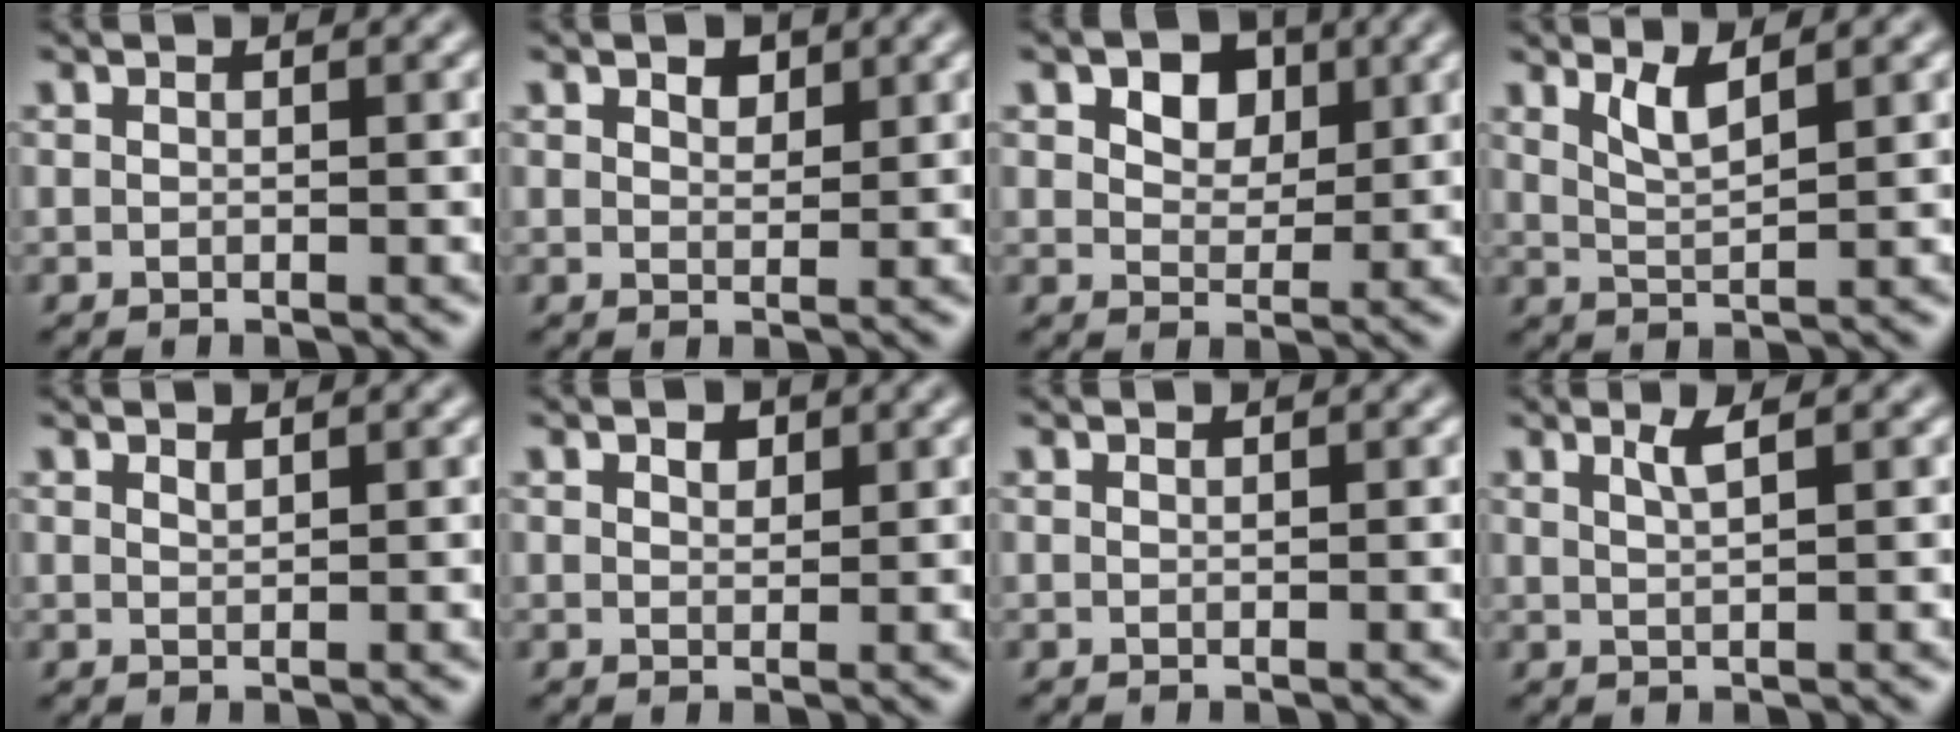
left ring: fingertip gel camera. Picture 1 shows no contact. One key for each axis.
{"total": 1.4, "fx": 1.0, "fy": 0.7, "fz": 0.6, "tx": -0.010, "ty": 0.001, "tz": 0.018}
{"total": 4.4, "fx": 2.0, "fy": 2.9, "fz": 2.6, "tx": -0.043, "ty": 0.004, "tz": 0.019}
{"total": 2.4, "fx": 1.7, "fy": 0.5, "fz": 1.7, "tx": -0.031, "ty": -0.006, "tz": 0.035}
{"total": 0.6, "fx": 0.6, "fy": 0.1, "fz": 0.2, "tx": -0.004, "ty": -0.002, "tz": 0.013}
{"total": 1.2, "fx": 0.8, "fy": 0.7, "fz": 0.5, "tx": -0.008, "ty": 0.001, "tz": 0.014}
{"total": 0.0}
{"total": 1.8, "fx": 1.0, "fy": 0.5, "fz": 1.4, "tx": -0.018, "ty": 0.003, "tz": 0.014}